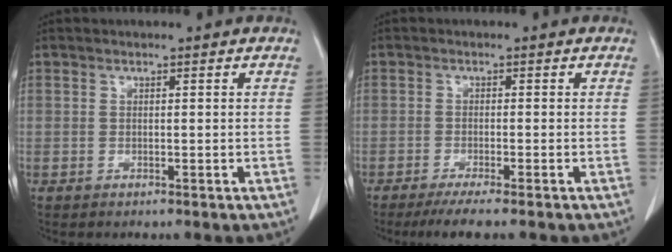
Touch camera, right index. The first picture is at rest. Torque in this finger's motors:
{"motor_torque": [0.36, -0.26, 0.14, 0.06]}